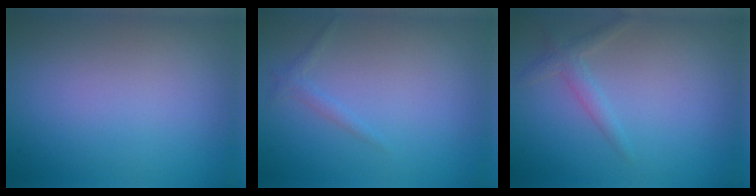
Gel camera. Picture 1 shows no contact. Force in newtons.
{"total": 0.9, "press": 0.9, "slide": 0.1}
{"total": 1.6, "press": 1.6, "slide": 0.1}